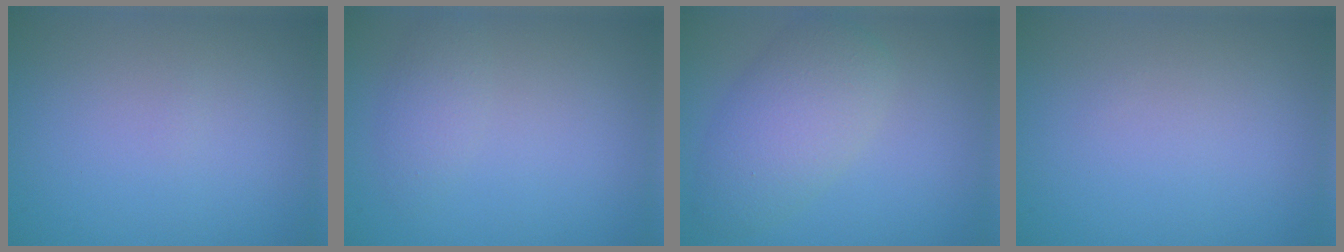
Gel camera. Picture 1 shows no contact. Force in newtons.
{"total": 1.6, "press": 1.6, "slide": 0.1}
{"total": 4.8, "press": 4.8, "slide": 0.1}
{"total": 0.0}